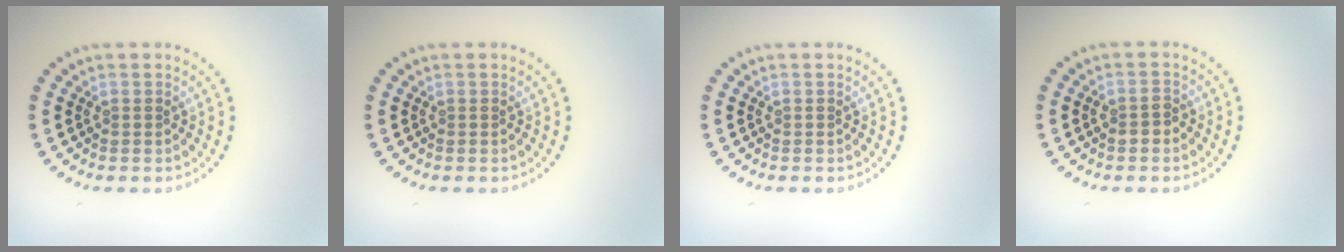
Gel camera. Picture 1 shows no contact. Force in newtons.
{"total": 0.0}
{"total": 0.0}
{"total": 1.4, "press": 1.3, "slide": 0.4}